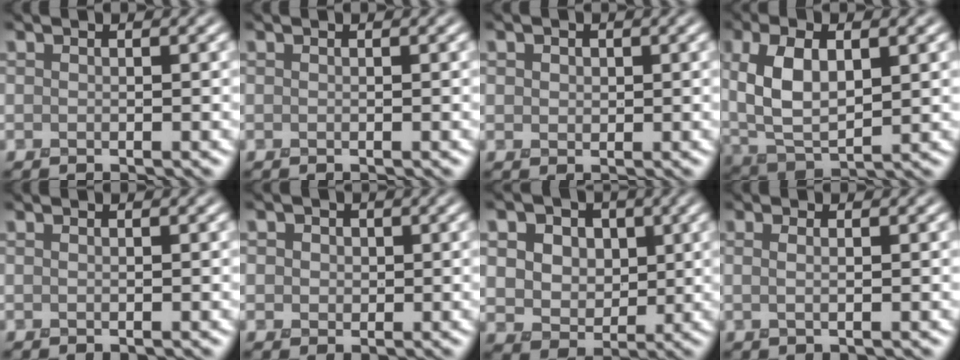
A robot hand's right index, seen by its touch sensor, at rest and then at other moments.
{"total": 0.0}
{"total": 1.5, "force": [0.4, 1.3, 0.6], "torque": [-0.014, 0.003, 0.004]}
{"total": 7.3, "force": [1.4, 3.6, 6.2], "torque": [-0.135, 0.004, 0.023]}
{"total": 0.0}
{"total": 2.7, "force": [0.7, 2.3, 1.2], "torque": [-0.022, 0.010, 0.004]}
{"total": 10.4, "force": [3.8, 8.1, 5.4], "torque": [-0.104, 0.025, 0.052]}
{"total": 0.8, "force": [0.2, 0.1, 0.7], "torque": [-0.019, -0.002, 0.006]}